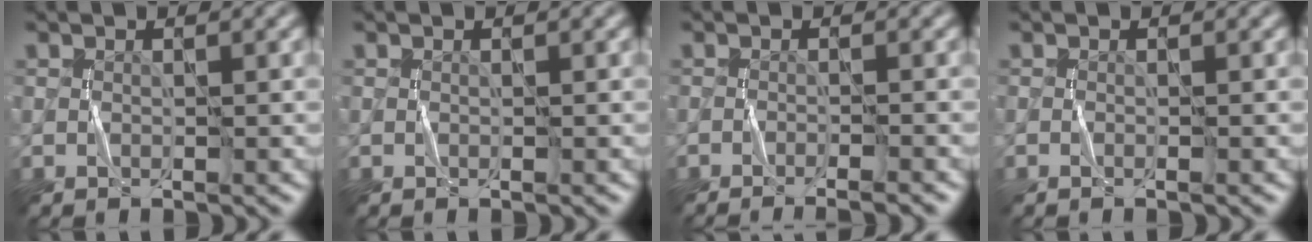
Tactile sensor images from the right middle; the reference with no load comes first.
{"total": 0.0}
{"total": 3.4, "force": [-2.7, 0.6, 2.1], "torque": [-0.022, 0.005, -0.045]}
{"total": 0.5, "force": [-0.3, 0.1, 0.4], "torque": [-0.007, -0.003, -0.007]}